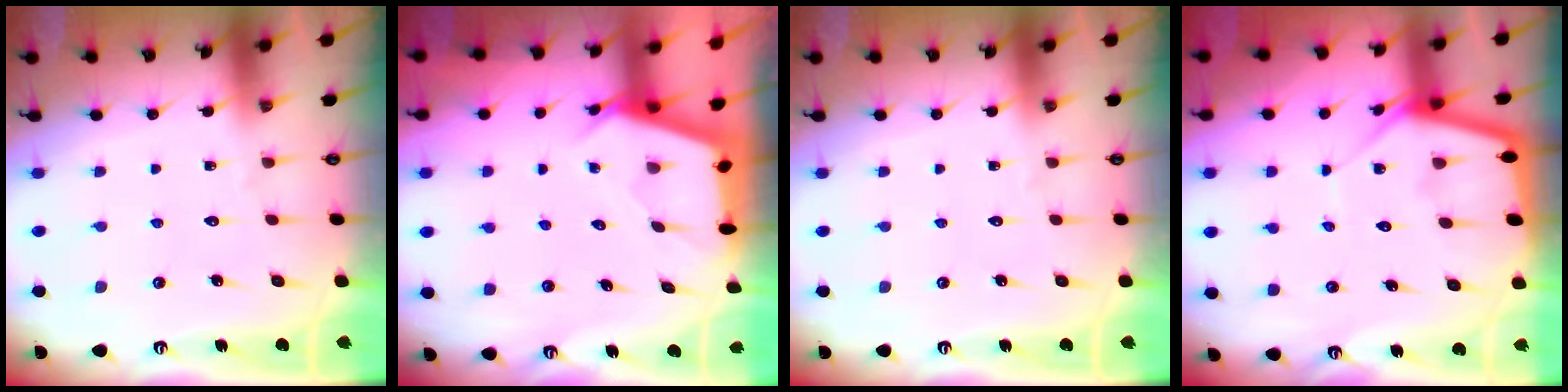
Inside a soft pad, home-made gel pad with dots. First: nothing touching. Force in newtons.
{"total": 2.8, "press": 2.8, "slide": 0.3}
{"total": 0.0}
{"total": 8.1, "press": 8.1, "slide": 0.9}